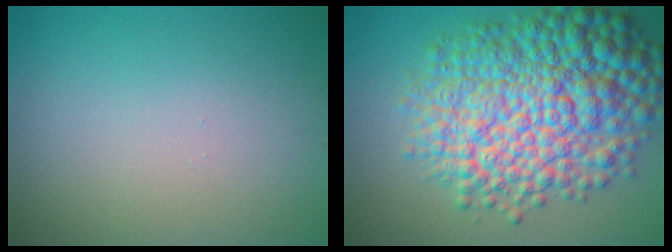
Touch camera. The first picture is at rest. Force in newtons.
{"total": 12.3, "press": 12.3, "slide": 0.2}